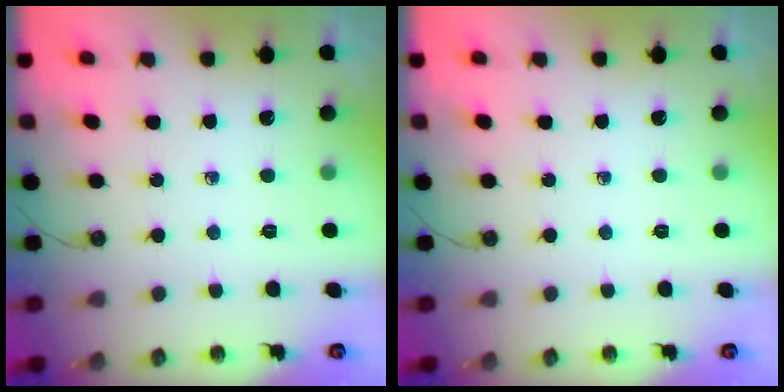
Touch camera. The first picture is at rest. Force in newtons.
{"total": 0.0}